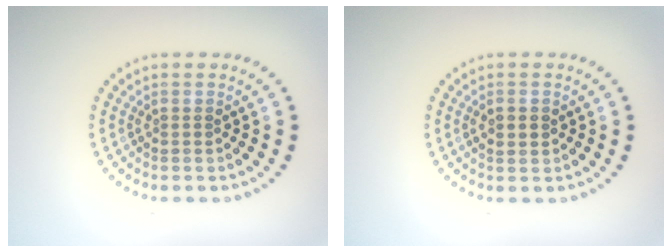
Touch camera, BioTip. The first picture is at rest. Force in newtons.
{"total": 1.7, "press": 1.7, "slide": 0.0}